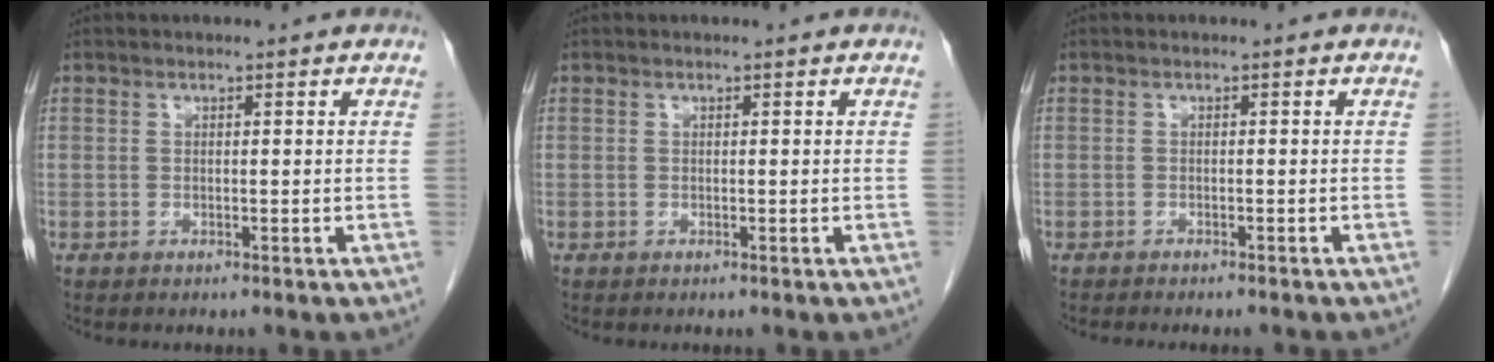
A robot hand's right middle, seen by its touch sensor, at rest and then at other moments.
{"total": 0.0}
{"total": 5.4, "force": [-4.9, 0.8, 2.3], "torque": [-0.025, -0.010, -0.059]}